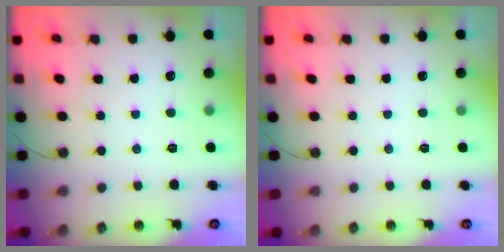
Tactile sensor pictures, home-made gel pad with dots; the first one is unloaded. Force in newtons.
{"total": 0.0}